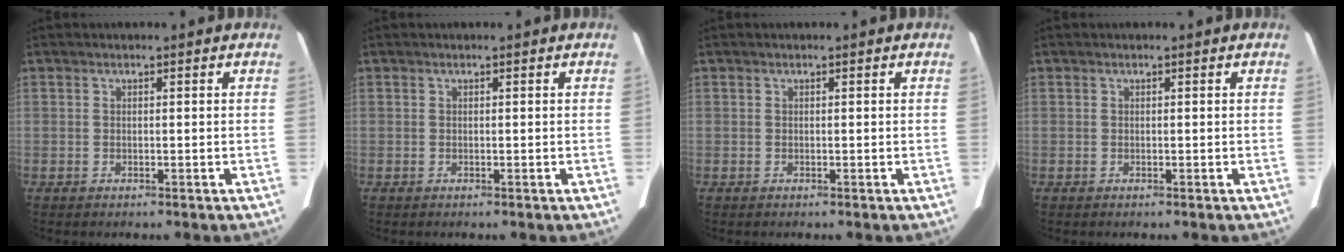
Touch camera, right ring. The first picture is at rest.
{"total": 0.0}
{"total": 0.0}
{"total": 0.0}